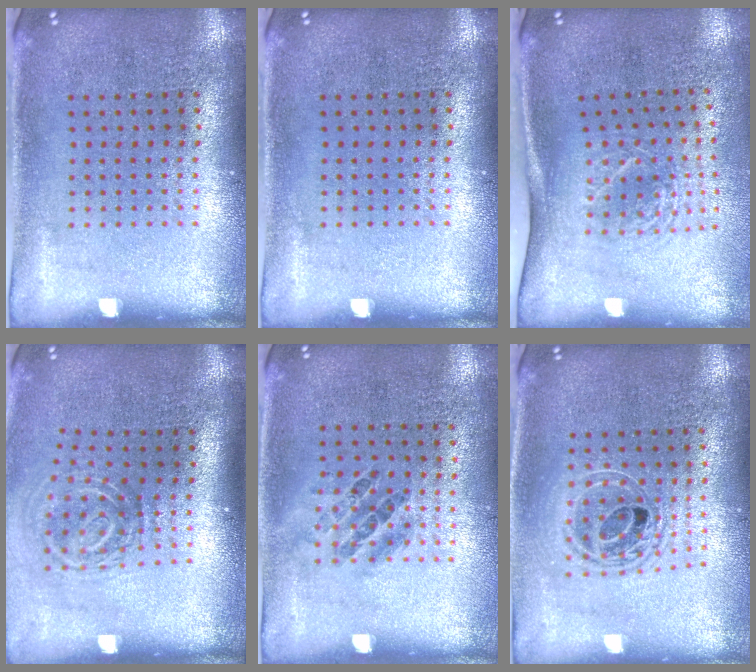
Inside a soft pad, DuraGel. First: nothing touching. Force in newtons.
{"total": 0.0}
{"total": 1.8, "press": 1.3, "slide": 1.2}
{"total": 1.8, "press": 1.2, "slide": 1.3}
{"total": 0.9, "press": 0.6, "slide": 0.7}
{"total": 1.6, "press": 1.4, "slide": 0.8}